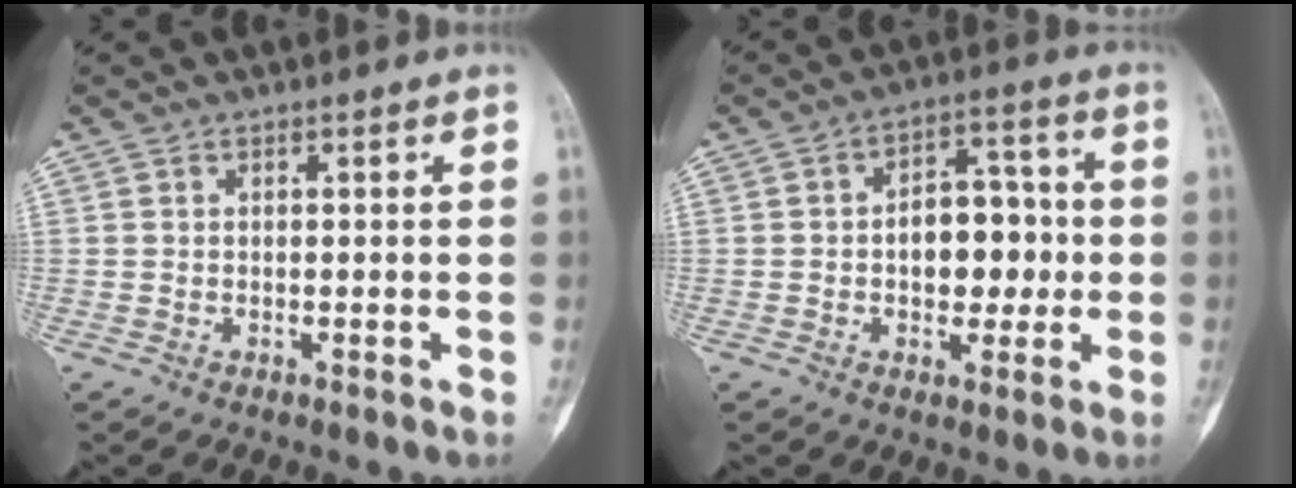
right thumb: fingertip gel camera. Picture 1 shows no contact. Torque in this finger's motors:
{"motor_torque": [-0.42, 0.69, 0.06, -0.01, 0.15]}